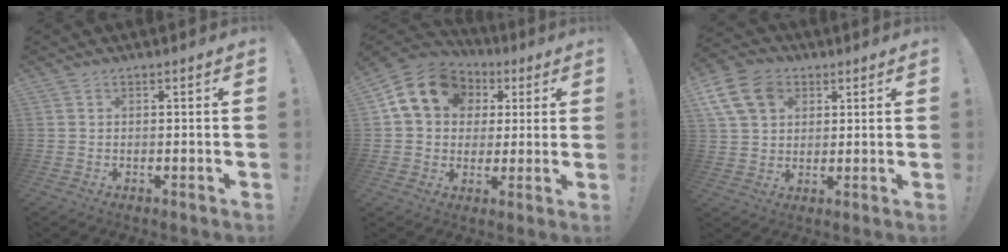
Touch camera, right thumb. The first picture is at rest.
{"total": 15.2, "force": [5.5, 12.1, 7.4], "torque": [-0.108, -0.014, 0.111]}
{"total": 13.6, "force": [5.4, 10.3, 7.0], "torque": [-0.121, -0.017, 0.111]}